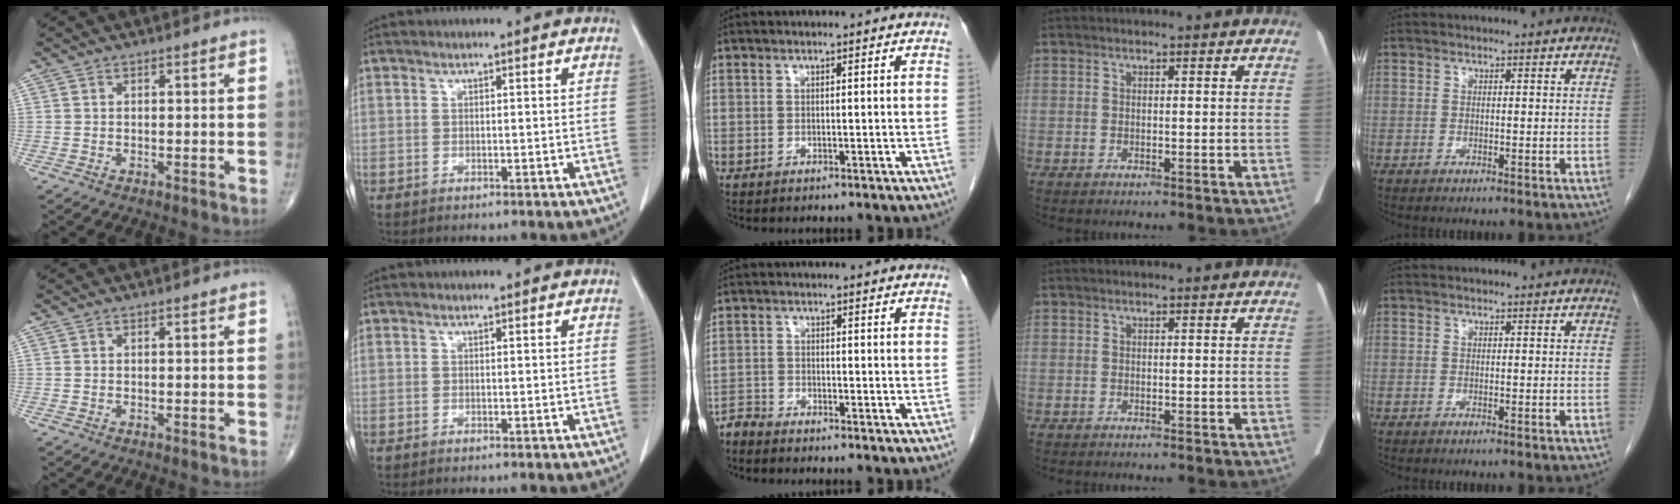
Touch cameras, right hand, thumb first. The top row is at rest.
{"middle": {"total": 2.0, "force": [-2.0, -0.2, -0.3], "torque": [0.014, -0.008, -0.039]}}